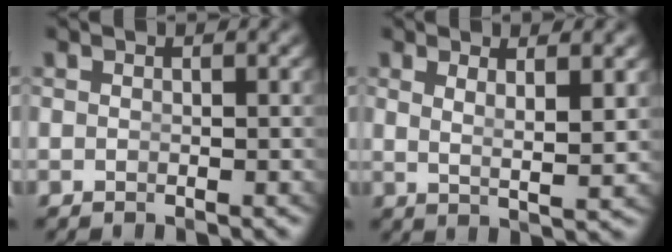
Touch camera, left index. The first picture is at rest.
{"total": 2.7, "force": [1.2, -0.2, 2.4], "torque": [-0.045, -0.017, 0.034]}